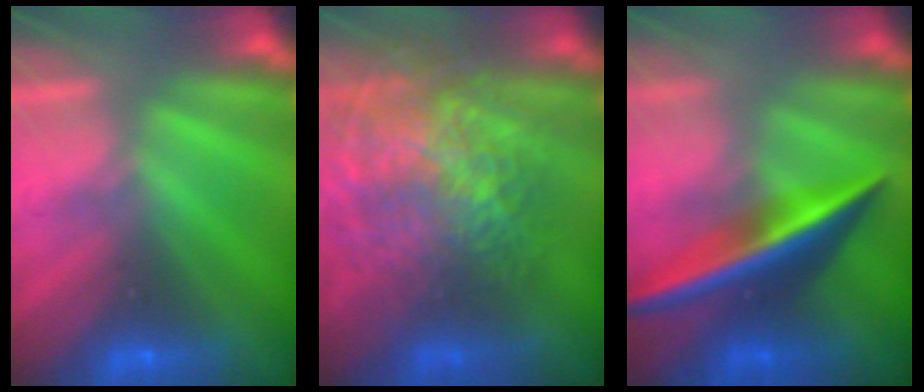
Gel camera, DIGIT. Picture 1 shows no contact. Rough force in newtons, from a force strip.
{"total": 11.8}
{"total": 2.5}